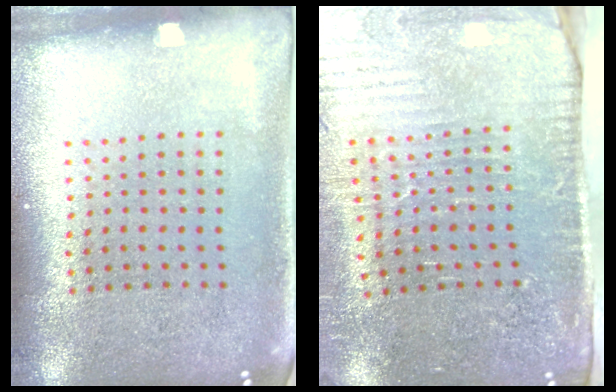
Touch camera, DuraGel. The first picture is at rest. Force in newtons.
{"total": 4.3, "press": 3.7, "slide": 2.1}